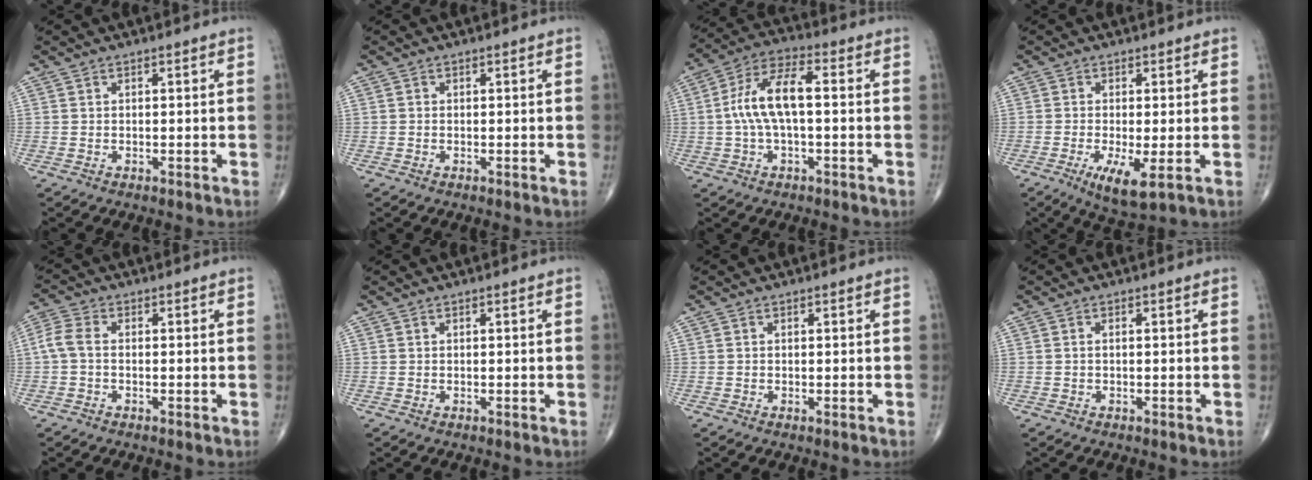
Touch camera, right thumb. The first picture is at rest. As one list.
[{"total": 0.0}, {"total": 10.8, "force": [0.2, 4.4, 9.9], "torque": [-0.203, 0.036, -0.002]}, {"total": 6.4, "force": [-1.9, 1.5, 5.9], "torque": [-0.109, -0.018, -0.031]}, {"total": 3.9, "force": [-0.3, 2.3, 3.1], "torque": [-0.074, 0.010, -0.016]}, {"total": 0.0}, {"total": 0.0}, {"total": 0.6, "force": [0.0, 0.2, 0.5], "torque": [-0.009, 0.003, -0.001]}]